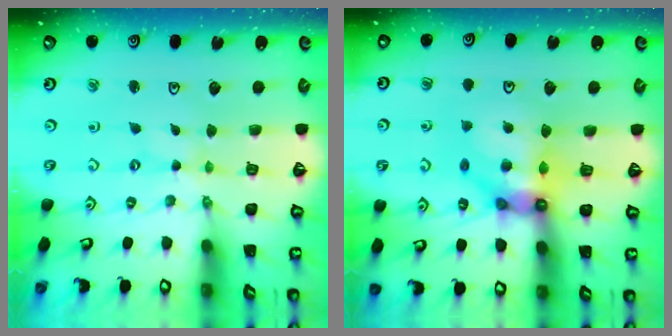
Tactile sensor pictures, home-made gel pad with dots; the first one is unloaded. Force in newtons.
{"total": 12.9, "press": 12.7, "slide": 1.9}